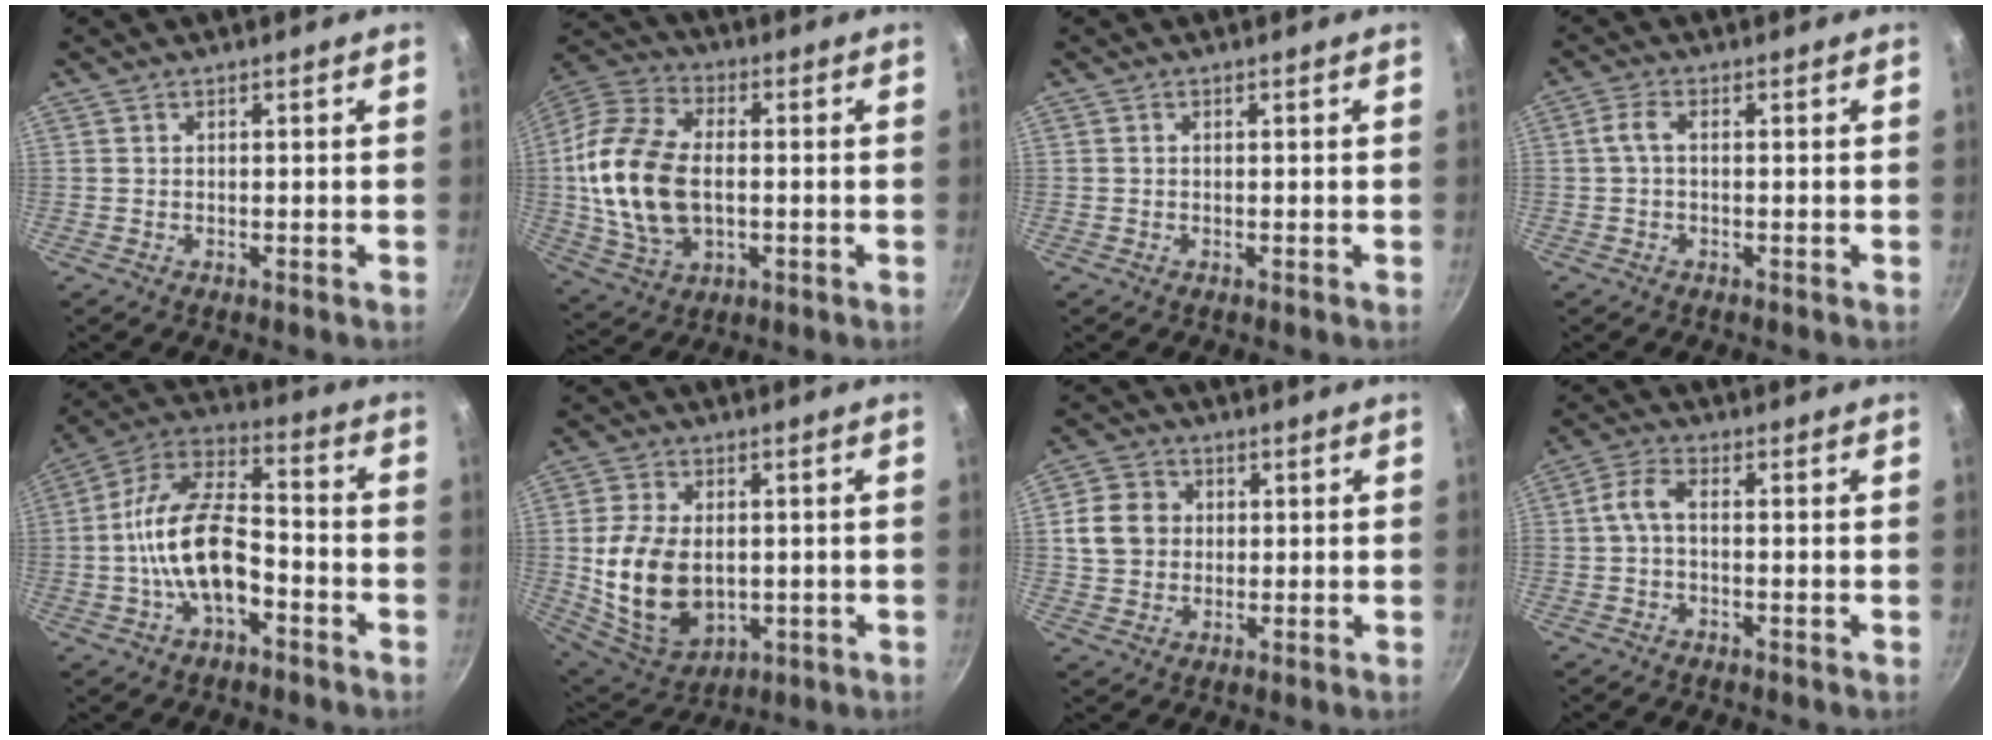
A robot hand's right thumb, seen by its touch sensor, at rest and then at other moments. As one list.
[{"total": 19.0, "force": [-0.6, 11.9, 14.7], "torque": [-0.283, 0.016, -0.013]}, {"total": 0.0}, {"total": 2.9, "force": [-0.1, 1.0, 2.7], "torque": [-0.070, 0.010, -0.006]}, {"total": 16.5, "force": [-4.6, 8.6, 13.3], "torque": [-0.221, 0.051, -0.098]}, {"total": 15.5, "force": [-0.6, 10.4, 11.5], "torque": [-0.204, -0.011, 0.009]}, {"total": 8.0, "force": [1.1, 7.0, 3.7], "torque": [-0.042, 0.005, 0.010]}, {"total": 4.2, "force": [-0.7, 1.7, 3.8], "torque": [-0.092, 0.020, -0.024]}]